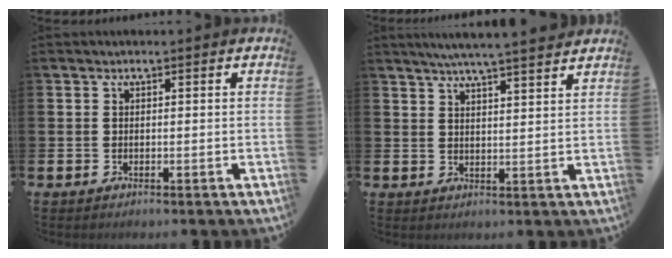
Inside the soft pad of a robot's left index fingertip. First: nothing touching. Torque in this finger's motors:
{"motor_torque": [1.01, -1.13, 0.52, 0.06]}